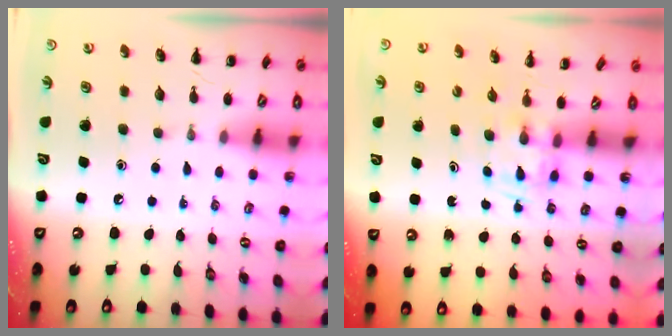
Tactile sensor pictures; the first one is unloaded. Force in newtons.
{"total": 1.2, "press": 1.0, "slide": 0.7}